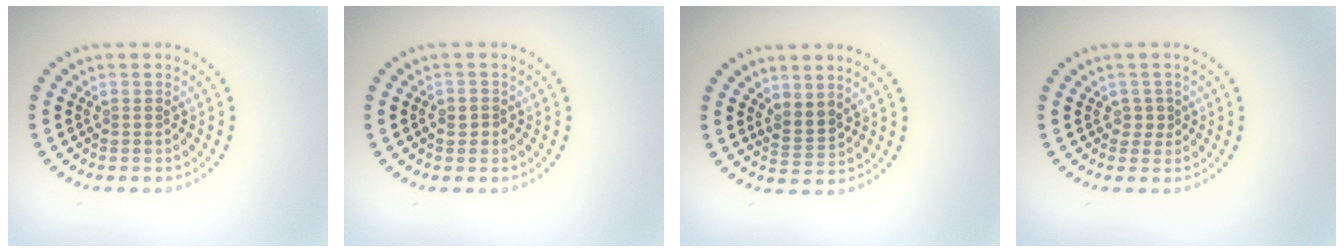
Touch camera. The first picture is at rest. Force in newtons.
{"total": 1.3, "press": 1.3, "slide": 0.4}
{"total": 2.0, "press": 1.6, "slide": 1.2}
{"total": 1.0, "press": 0.9, "slide": 0.6}